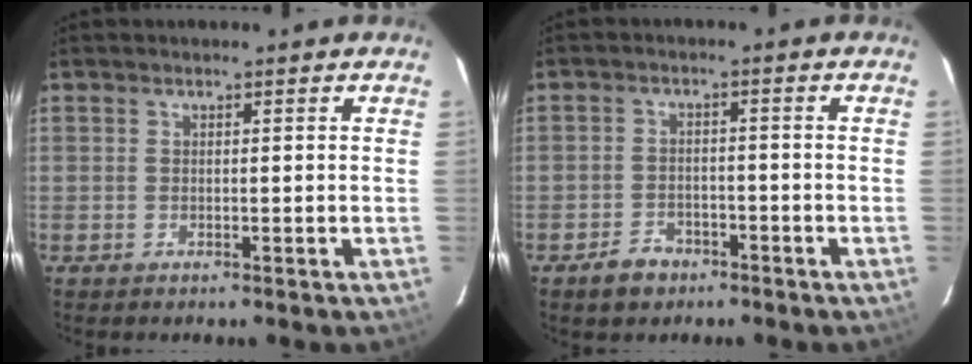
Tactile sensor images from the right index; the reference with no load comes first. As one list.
[{"total": 5.0, "force": [-3.4, 3.3, 1.5], "torque": [-0.042, 0.012, -0.050]}]